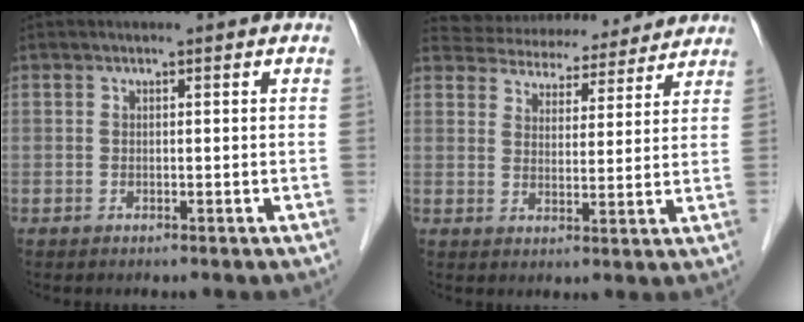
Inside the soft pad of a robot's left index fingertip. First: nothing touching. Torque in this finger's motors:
{"motor_torque": [-0.18, -0.96, 0.05, -0.03]}